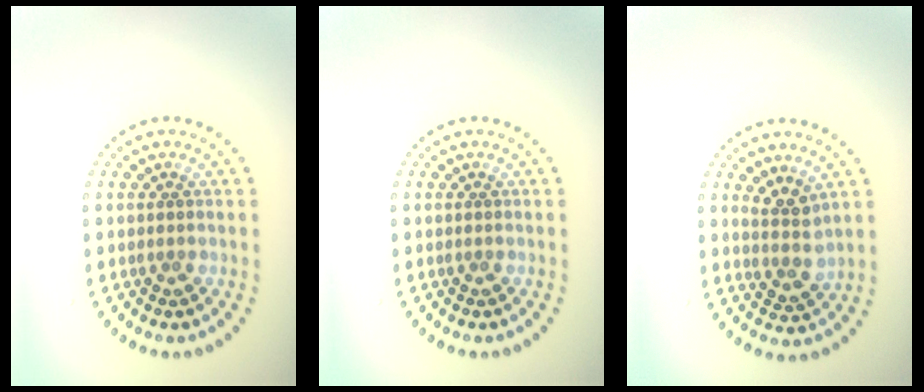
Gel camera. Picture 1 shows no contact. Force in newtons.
{"total": 0.0}
{"total": 2.5, "press": 1.9, "slide": 1.5}